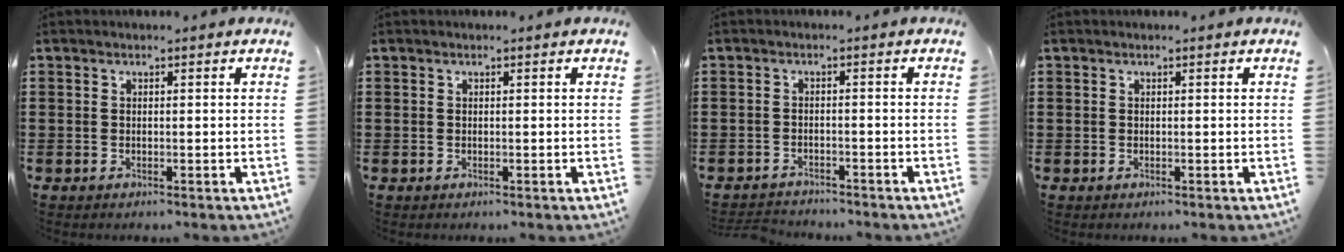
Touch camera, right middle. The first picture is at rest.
{"total": 0.0}
{"total": 2.4, "force": [-2.3, 0.5, -0.1], "torque": [-0.006, -0.001, -0.051]}
{"total": 0.0}